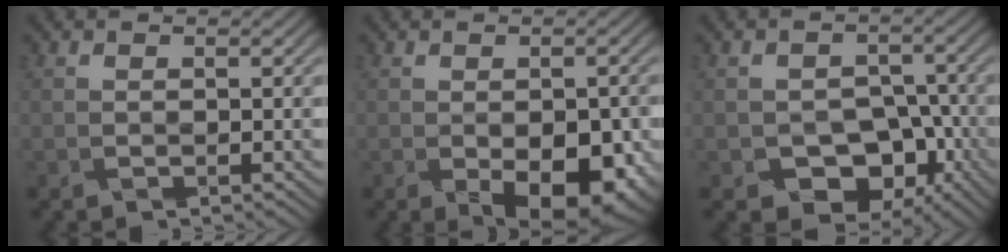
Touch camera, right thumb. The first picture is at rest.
{"total": 10.2, "force": [-3.9, 5.3, 7.9], "torque": [-0.096, -0.019, -0.032]}
{"total": 7.9, "force": [-4.2, 5.5, 3.9], "torque": [-0.050, -0.006, -0.060]}